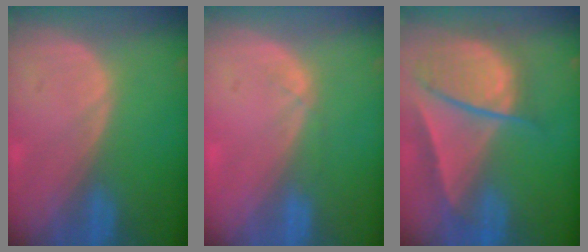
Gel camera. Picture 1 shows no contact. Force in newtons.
{"total": 1.4, "press": 1.3, "slide": 0.5}
{"total": 9.4, "press": 8.1, "slide": 4.7}